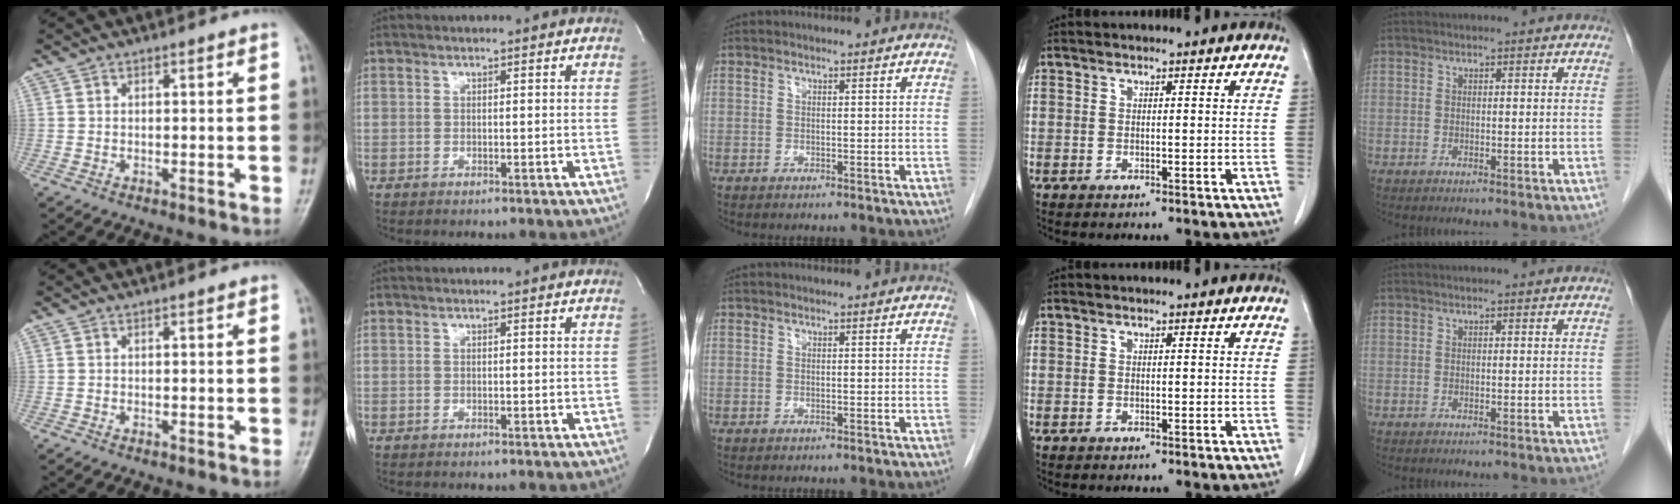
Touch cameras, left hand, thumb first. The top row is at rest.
{}